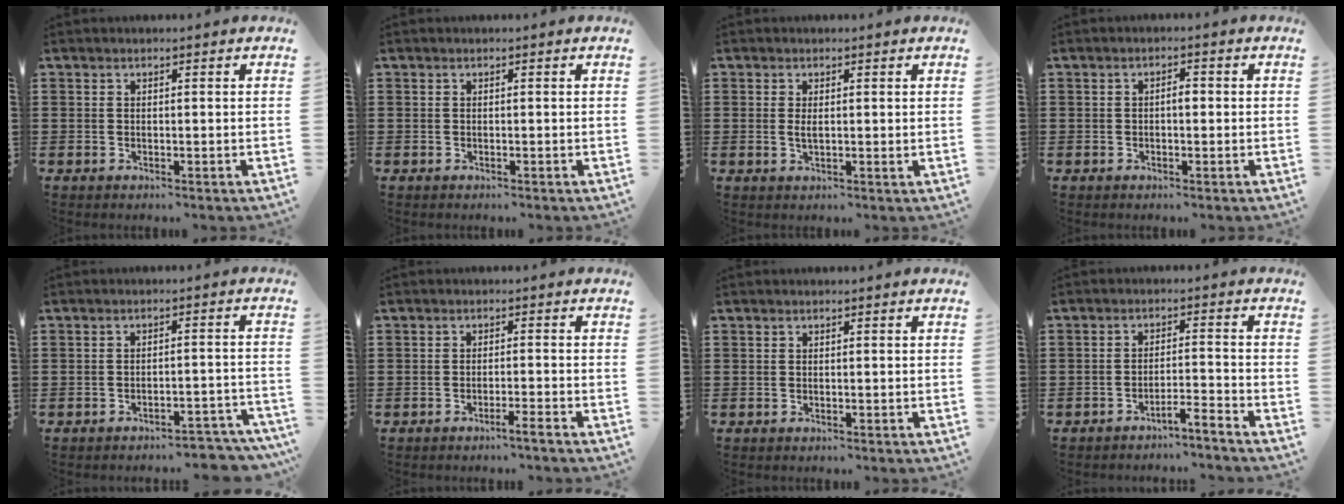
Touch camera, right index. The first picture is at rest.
{"total": 0.0}
{"total": 1.6, "force": [0.4, 0.5, 1.5], "torque": [-0.029, 0.002, 0.006]}
{"total": 1.7, "force": [-0.2, 0.6, 1.6], "torque": [-0.030, 0.002, -0.005]}
{"total": 3.5, "force": [-3.3, 0.2, 1.0], "torque": [-0.019, 0.001, -0.068]}
{"total": 1.9, "force": [-1.5, -0.3, 1.2], "torque": [-0.018, 0.001, -0.027]}
{"total": 0.0}
{"total": 3.3, "force": [-3.1, -0.6, 0.7], "torque": [-0.015, -0.002, -0.065]}